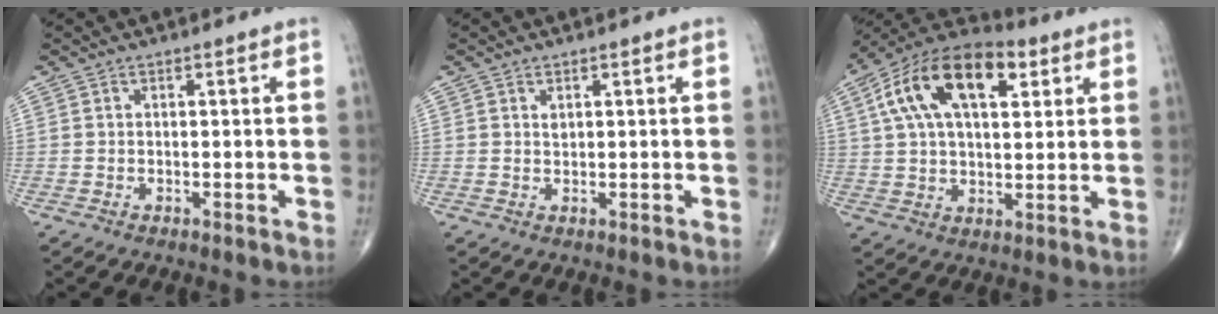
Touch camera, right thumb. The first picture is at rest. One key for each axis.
{"total": 0.9, "fx": 0.5, "fy": 0.5, "fz": 0.5, "tx": -0.006, "ty": -0.002, "tz": 0.010}
{"total": 18.8, "fx": 6.7, "fy": 9.7, "fz": 14.7, "tx": -0.245, "ty": 0.015, "tz": 0.106}